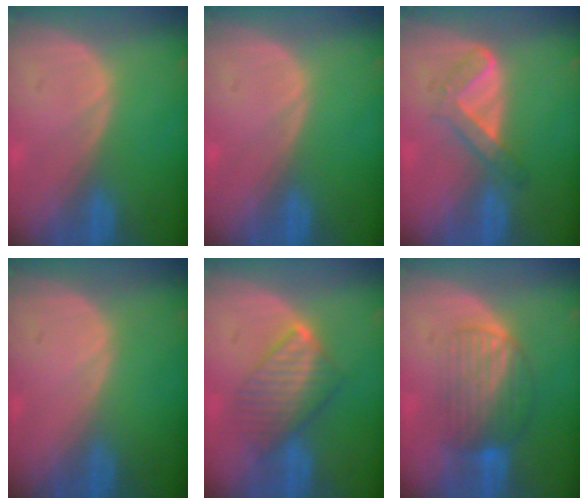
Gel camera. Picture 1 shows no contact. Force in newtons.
{"total": 0.0}
{"total": 4.5, "press": 4.4, "slide": 1.0}
{"total": 0.0}
{"total": 6.4, "press": 6.3, "slide": 0.8}
{"total": 6.9, "press": 6.5, "slide": 2.3}